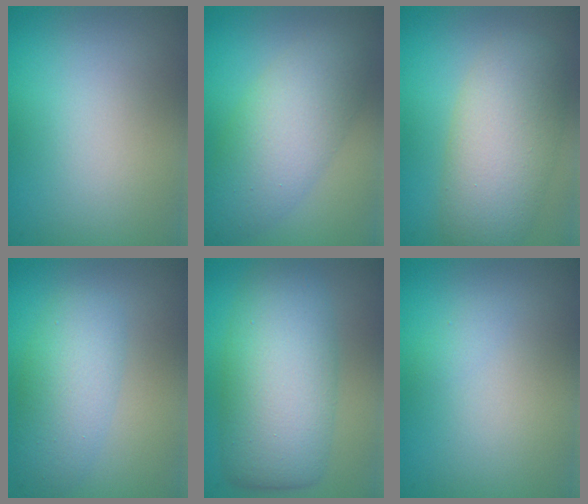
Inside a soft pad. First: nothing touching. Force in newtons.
{"total": 5.5, "press": 5.5, "slide": 0.1}
{"total": 6.4, "press": 6.4, "slide": 0.3}
{"total": 4.1, "press": 4.1, "slide": 0.2}
{"total": 7.9, "press": 7.9, "slide": 0.3}
{"total": 0.5, "press": 0.5, "slide": 0.0}